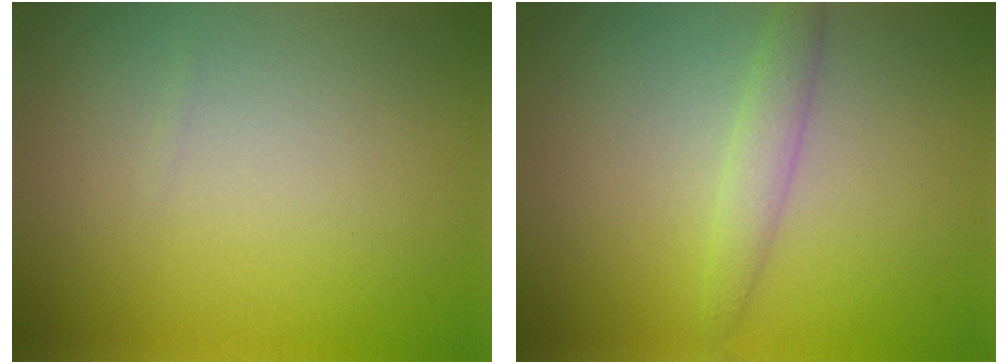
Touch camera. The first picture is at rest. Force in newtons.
{"total": 1.8, "press": 1.8, "slide": 0.1}